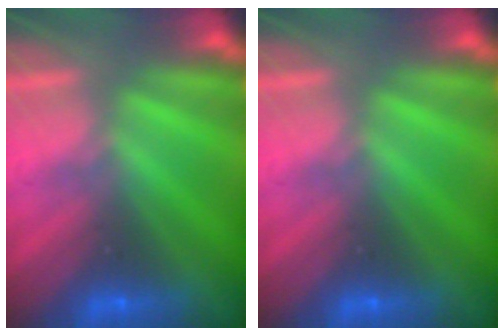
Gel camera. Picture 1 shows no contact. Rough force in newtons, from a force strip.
{"total": 0.0}